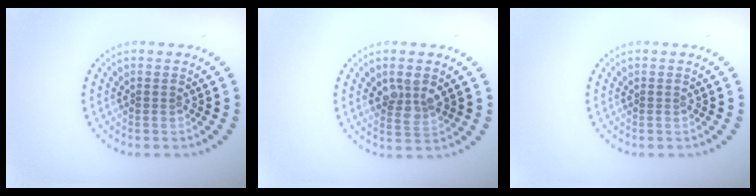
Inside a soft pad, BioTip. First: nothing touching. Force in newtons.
{"total": 2.7, "press": 2.4, "slide": 1.2}
{"total": 0.0}